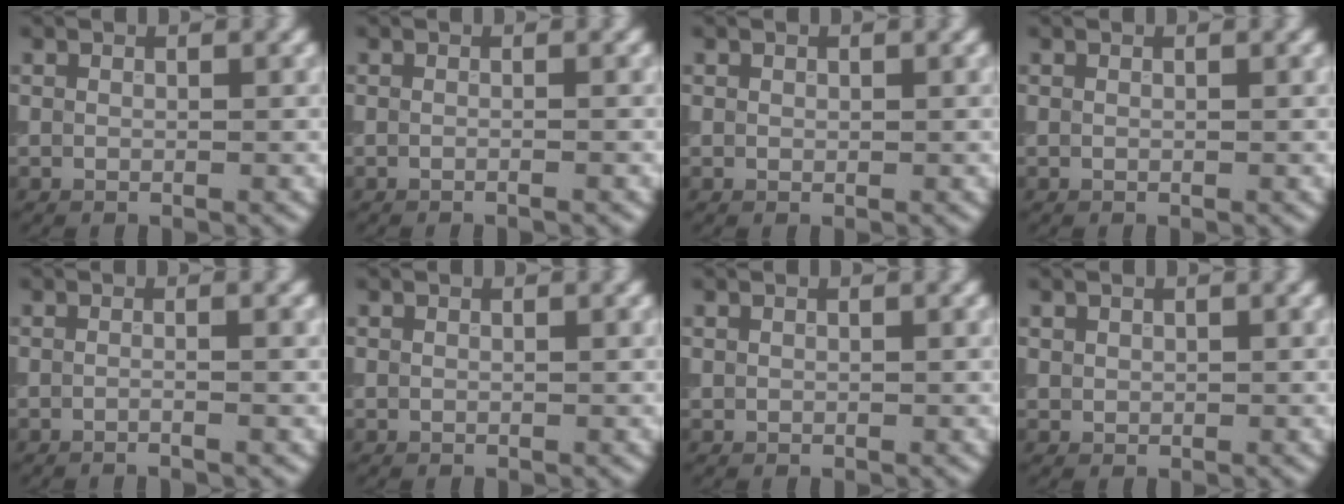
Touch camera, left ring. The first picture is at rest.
{"total": 1.3, "force": [-0.1, 0.6, 1.2], "torque": [-0.001, -0.012, -0.019]}
{"total": 0.0}
{"total": 0.0}
{"total": 2.6, "force": [0.1, 1.2, 2.3], "torque": [0.000, -0.006, -0.031]}
{"total": 0.0}
{"total": 0.0}
{"total": 0.6, "force": [0.3, 0.6, 0.1], "torque": [0.002, -0.003, 0.010]}